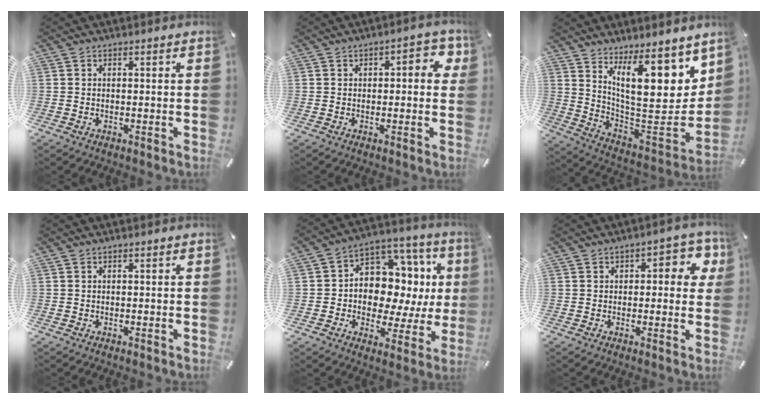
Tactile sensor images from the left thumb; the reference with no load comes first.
{"total": 5.4, "force": [0.9, 2.8, 4.5], "torque": [-0.047, 0.000, 0.007]}
{"total": 17.9, "force": [10.5, 7.2, 12.6], "torque": [-0.181, -0.093, 0.179]}
{"total": 0.0}
{"total": 13.7, "force": [2.2, 10.7, 8.3], "torque": [-0.116, -0.030, 0.045]}
{"total": 6.6, "force": [1.9, 3.6, 5.2], "torque": [-0.055, -0.007, 0.022]}